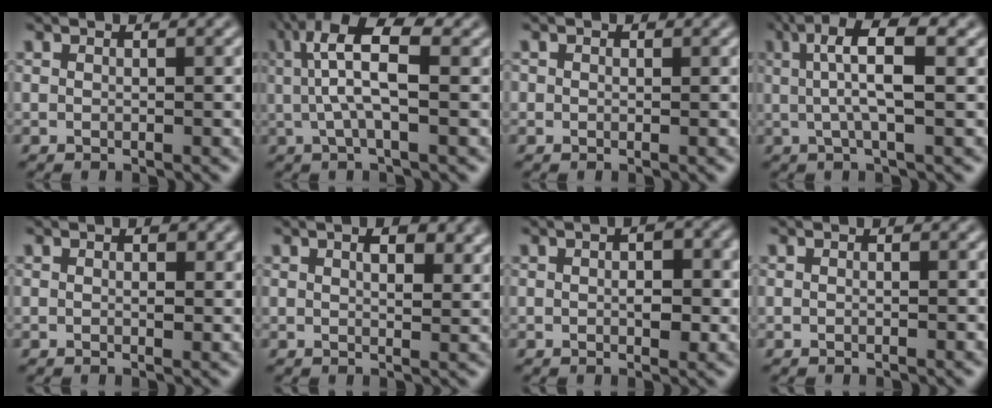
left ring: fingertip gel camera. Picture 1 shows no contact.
{"total": 6.1, "force": [0.7, 1.9, 5.7], "torque": [-0.115, 0.018, 0.010]}
{"total": 0.6, "force": [0.0, 0.6, 0.1], "torque": [-0.001, 0.005, -0.001]}
{"total": 5.5, "force": [0.7, 1.2, 5.3], "torque": [-0.098, 0.015, 0.014]}
{"total": 1.0, "force": [0.1, 0.5, 0.9], "torque": [-0.011, 0.003, 0.009]}
{"total": 3.4, "force": [1.7, 1.5, 2.6], "torque": [-0.029, 0.014, 0.020]}
{"total": 3.0, "force": [0.0, 1.5, 2.5], "torque": [-0.035, 0.008, 0.003]}
{"total": 0.0}